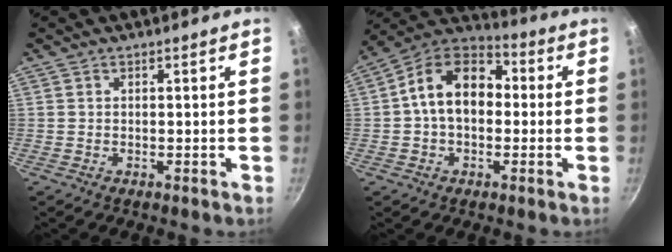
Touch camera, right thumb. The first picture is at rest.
{"total": 13.8, "force": [0.6, 9.7, 9.9], "torque": [-0.125, 0.038, -0.013]}